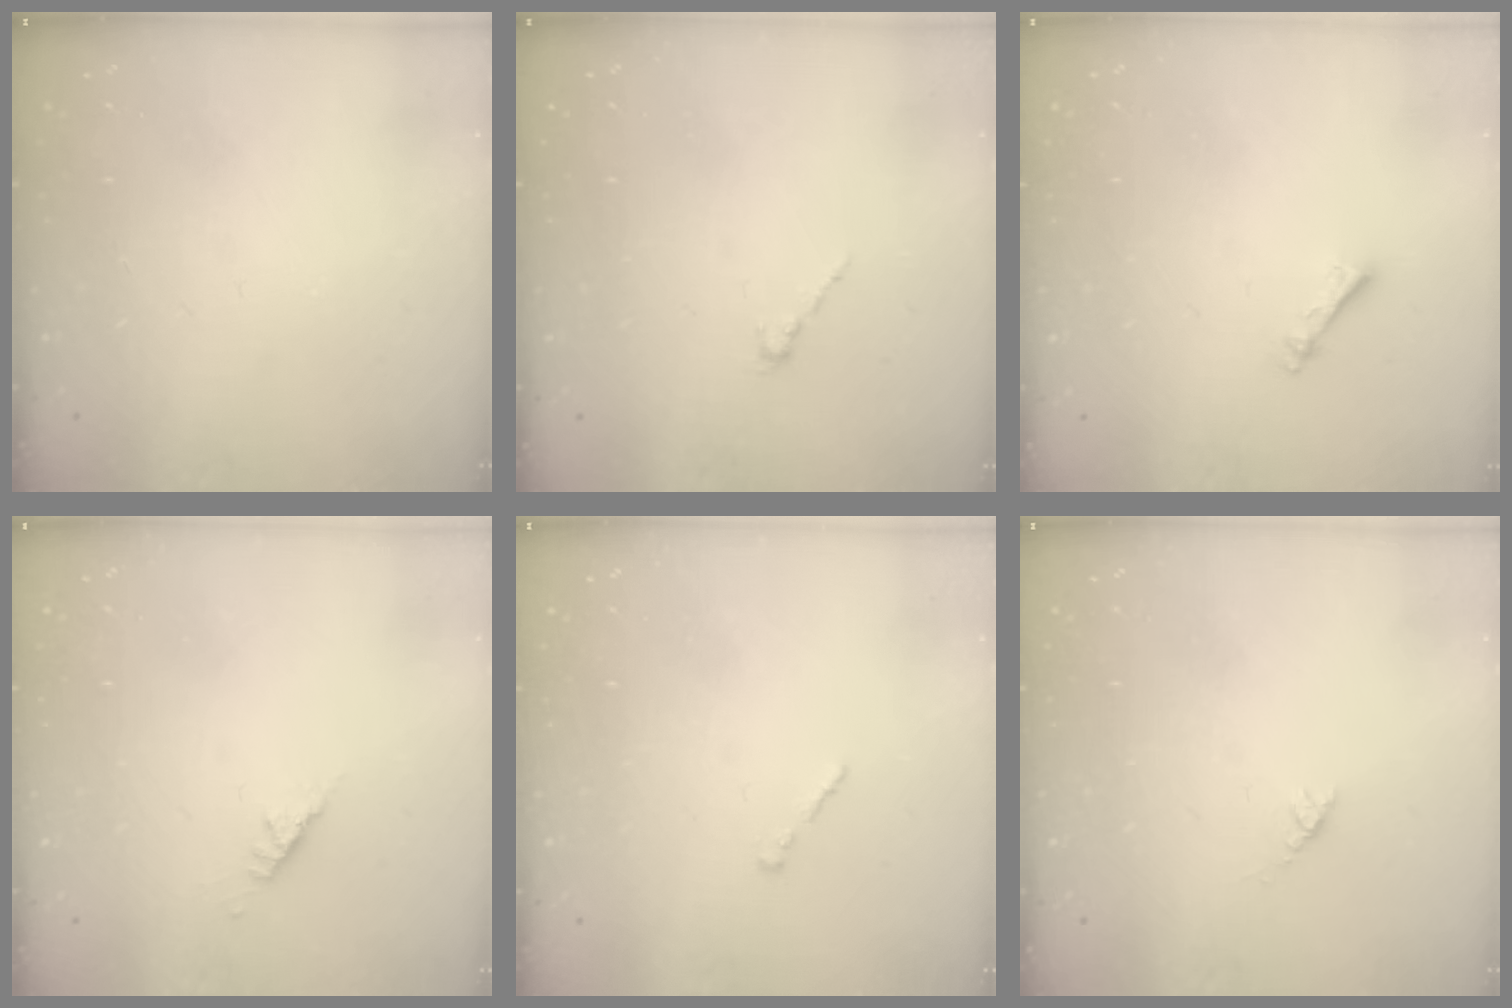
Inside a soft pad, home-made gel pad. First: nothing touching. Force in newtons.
{"total": 0.0}
{"total": 2.4, "press": 2.3, "slide": 0.4}
{"total": 2.5, "press": 2.4, "slide": 0.7}
{"total": 0.0}
{"total": 2.7, "press": 2.6, "slide": 0.4}